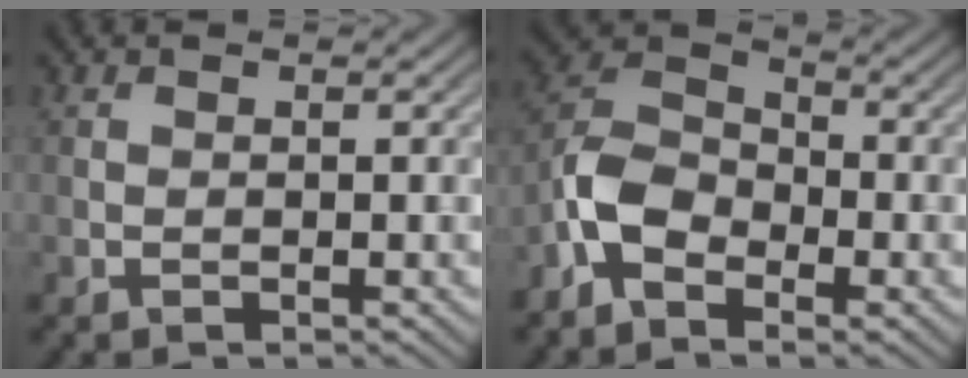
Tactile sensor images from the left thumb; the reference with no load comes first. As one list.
[{"total": 7.2, "force": [-3.7, 4.2, 4.6], "torque": [-0.100, 0.005, -0.090]}]